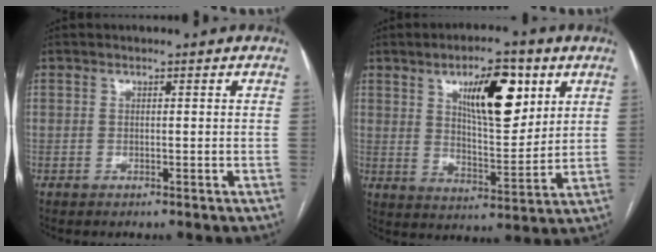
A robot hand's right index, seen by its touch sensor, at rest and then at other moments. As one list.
[{"total": 12.8, "force": [5.7, 4.1, 10.6], "torque": [-0.170, 0.005, 0.097]}]